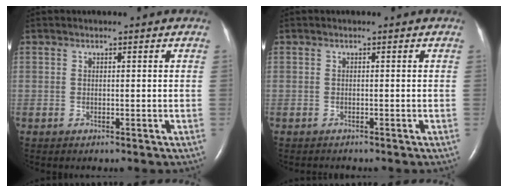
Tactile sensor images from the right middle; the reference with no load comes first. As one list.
[{"total": 0.7, "force": [-0.7, 0.0, 0.0], "torque": [-0.006, -0.003, -0.009]}]